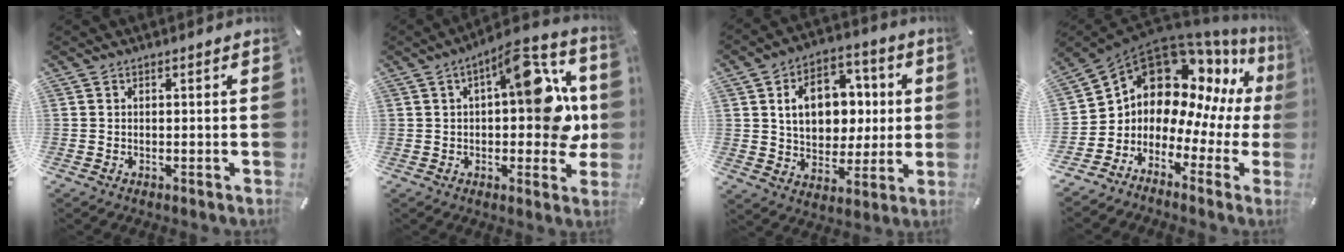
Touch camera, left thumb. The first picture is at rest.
{"total": 16.7, "force": [2.9, 7.7, 14.6], "torque": [-0.175, -0.014, 0.047]}
{"total": 13.5, "force": [2.2, 10.8, 7.9], "torque": [-0.113, 0.007, 0.046]}
{"total": 13.9, "force": [6.7, 10.5, 6.2], "torque": [-0.128, -0.080, 0.121]}